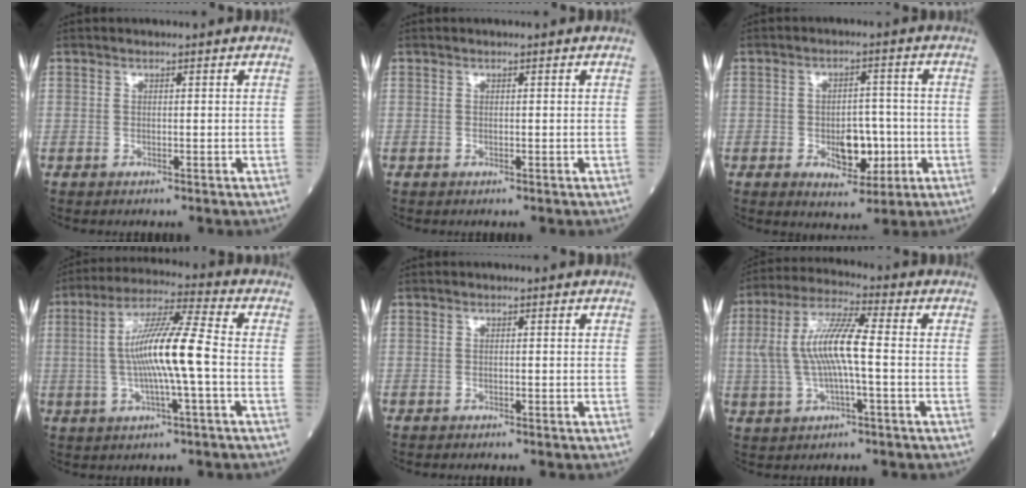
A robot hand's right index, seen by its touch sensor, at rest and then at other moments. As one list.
[{"total": 0.0}, {"total": 6.8, "force": [-1.8, 3.6, 5.5], "torque": [-0.077, 0.002, -0.021]}, {"total": 11.6, "force": [-0.9, 0.3, 11.6], "torque": [-0.216, 0.009, -0.023]}, {"total": 0.8, "force": [-0.7, 0.0, 0.4], "torque": [-0.001, 0.000, -0.011]}, {"total": 10.4, "force": [-0.1, 2.0, 10.2], "torque": [-0.213, 0.017, -0.003]}]